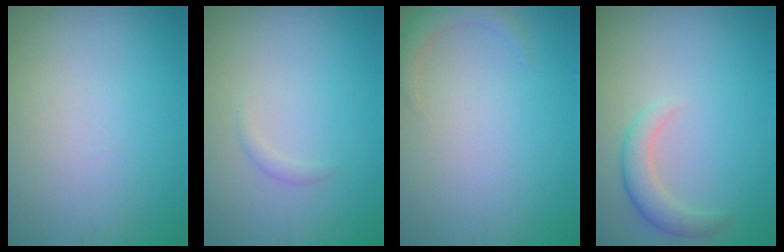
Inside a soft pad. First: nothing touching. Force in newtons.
{"total": 0.7, "press": 0.7, "slide": 0.1}
{"total": 1.7, "press": 1.7, "slide": 0.1}
{"total": 2.5, "press": 2.5, "slide": 0.3}